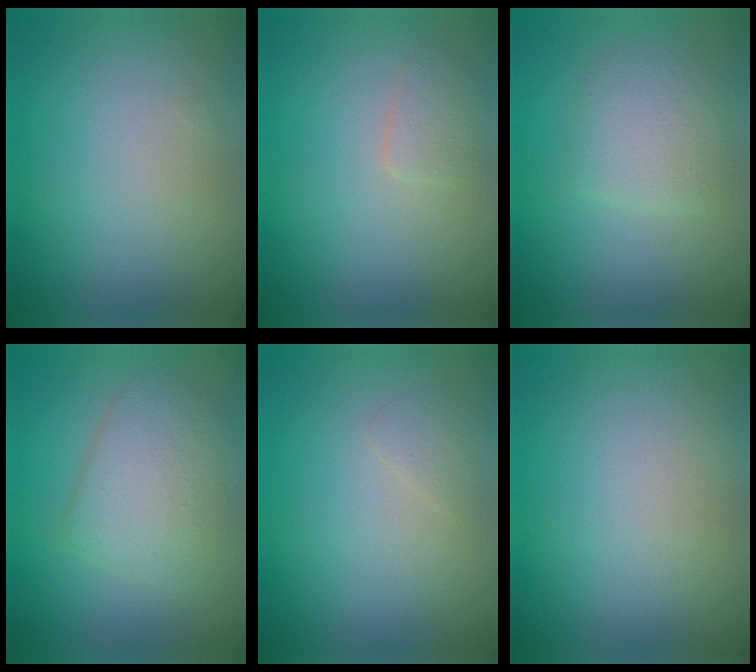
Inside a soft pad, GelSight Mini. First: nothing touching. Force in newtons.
{"total": 1.4, "press": 1.4, "slide": 0.0}
{"total": 2.6, "press": 2.6, "slide": 0.1}
{"total": 4.5, "press": 4.5, "slide": 0.3}
{"total": 0.8, "press": 0.8, "slide": 0.0}
{"total": 0.0}